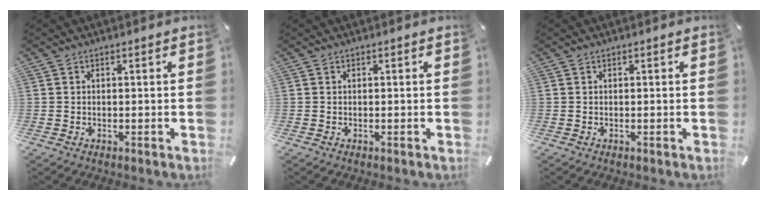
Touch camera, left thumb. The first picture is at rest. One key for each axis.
{"total": 0.0}
{"total": 0.0}